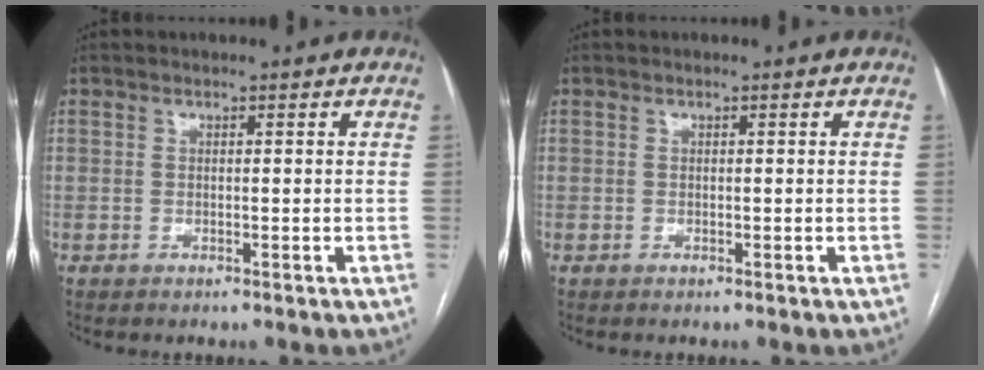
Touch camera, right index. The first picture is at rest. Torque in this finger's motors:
{"motor_torque": [0.00, 0.00, 0.00, 0.00]}